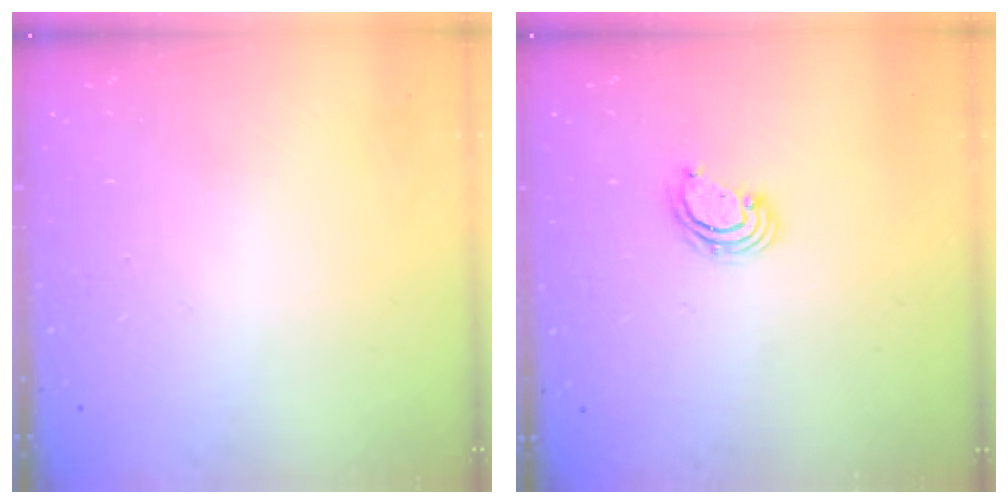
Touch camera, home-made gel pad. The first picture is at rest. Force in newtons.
{"total": 3.2, "press": 3.2, "slide": 0.3}